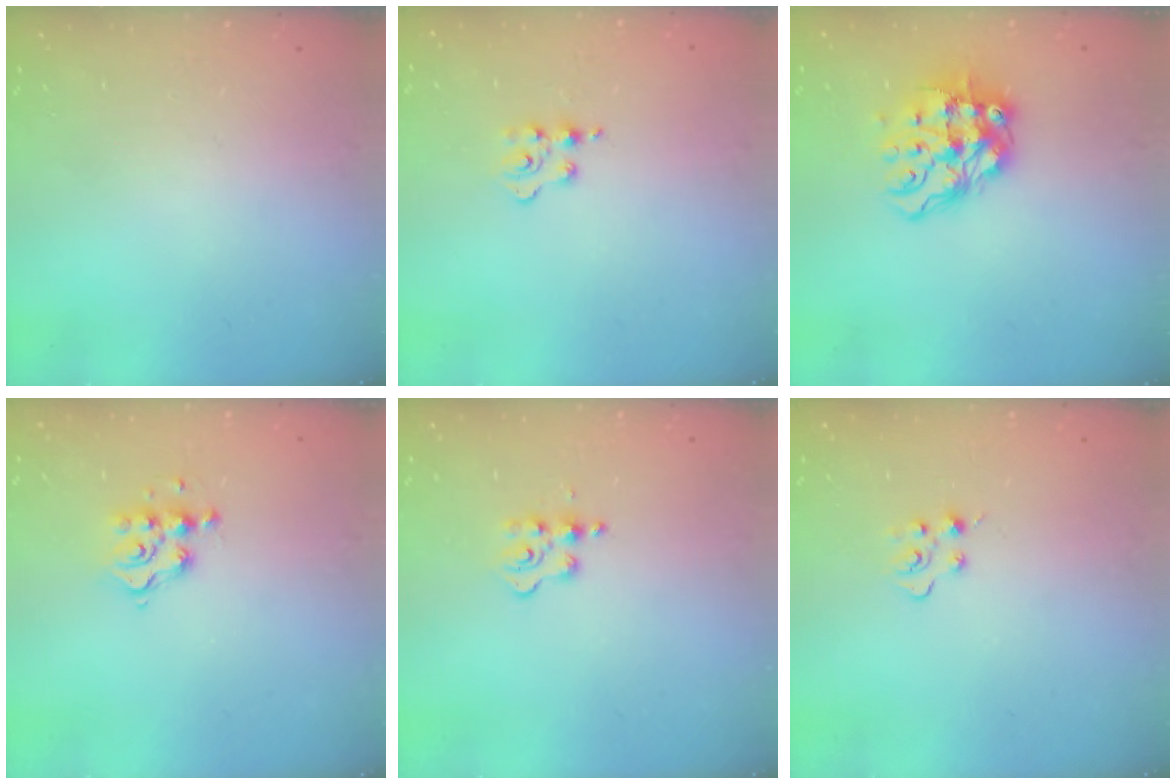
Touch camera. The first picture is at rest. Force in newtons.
{"total": 2.1, "press": 2.1, "slide": 0.3}
{"total": 11.9, "press": 11.8, "slide": 1.4}
{"total": 6.5, "press": 6.5, "slide": 0.3}
{"total": 3.4, "press": 3.3, "slide": 0.6}
{"total": 3.4, "press": 3.4, "slide": 0.4}